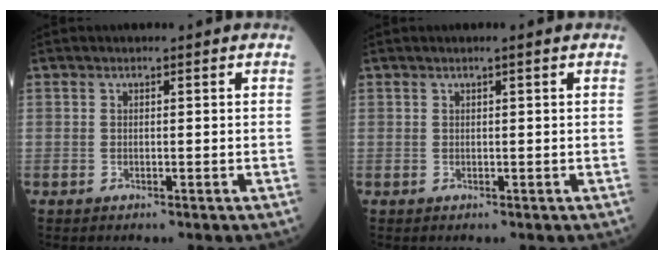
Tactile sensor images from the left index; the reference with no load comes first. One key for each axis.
{"total": 0.5, "fx": 0.2, "fy": -0.2, "fz": 0.4, "tx": -0.015, "ty": -0.005, "tz": 0.008}